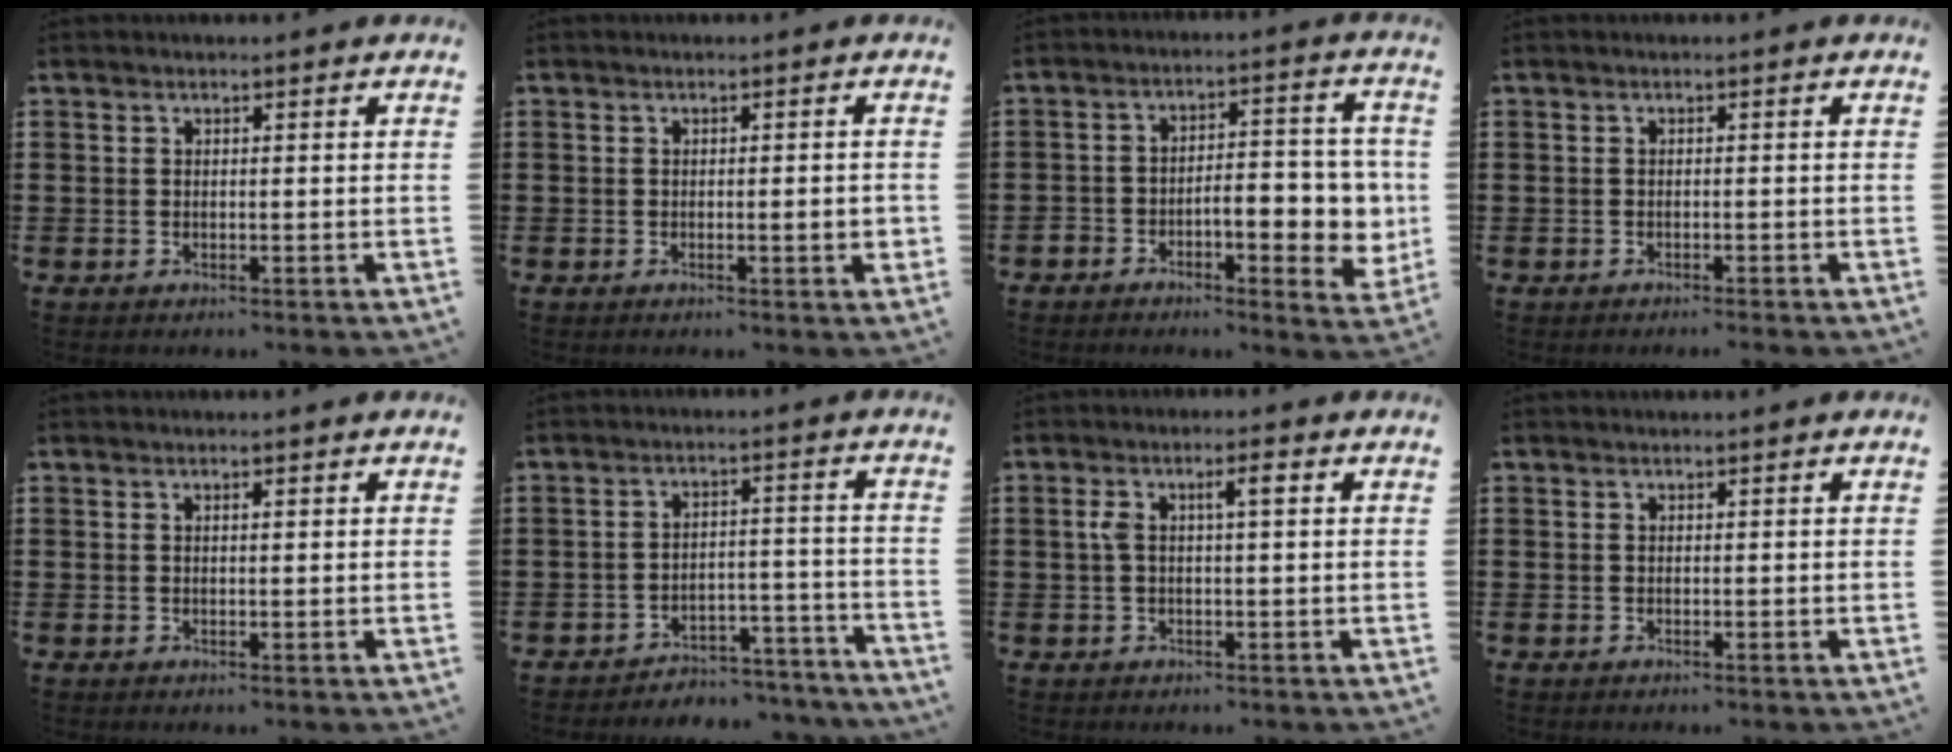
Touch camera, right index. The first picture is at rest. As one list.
[{"total": 2.2, "force": [-0.3, 0.2, 2.2], "torque": [-0.035, -0.004, -0.004]}, {"total": 7.4, "force": [-2.7, 3.4, 6.0], "torque": [-0.076, -0.002, -0.051]}, {"total": 0.7, "force": [-0.6, 0.0, 0.1], "torque": [-0.004, -0.002, -0.013]}, {"total": 0.7, "force": [0.2, 0.2, 0.7], "torque": [-0.014, 0.001, 0.004]}, {"total": 4.3, "force": [-4.1, 0.8, 0.6], "torque": [-0.014, 0.009, -0.087]}, {"total": 3.4, "force": [0.7, 0.8, 3.3], "torque": [-0.058, 0.004, 0.007]}, {"total": 0.0}]